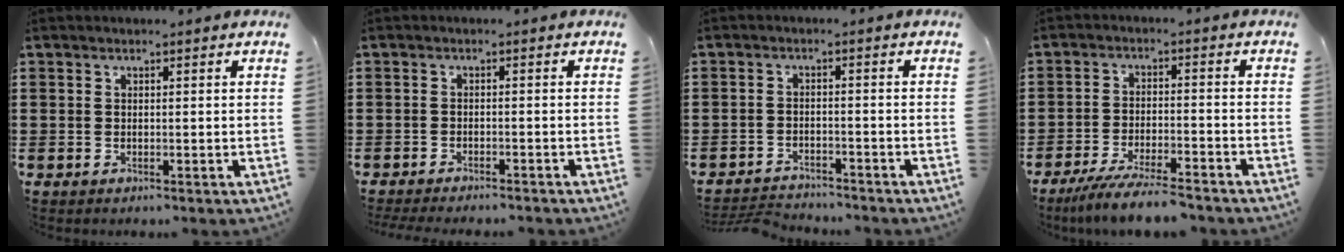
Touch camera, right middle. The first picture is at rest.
{"total": 1.6, "force": [-1.6, 0.0, 0.2], "torque": [-0.006, 0.002, -0.032]}
{"total": 3.0, "force": [-2.9, 0.4, 0.1], "torque": [-0.008, 0.001, -0.064]}
{"total": 6.3, "force": [-5.7, 0.4, 2.8], "torque": [-0.061, -0.009, -0.108]}